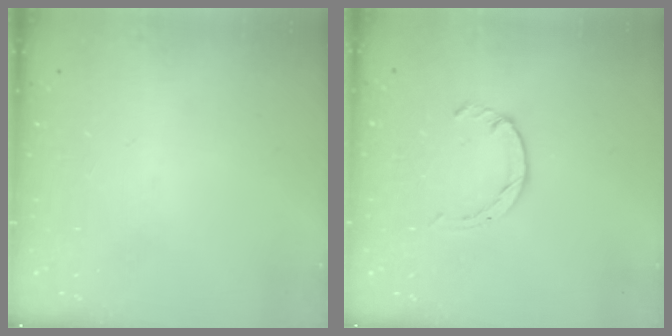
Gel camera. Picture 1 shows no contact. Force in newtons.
{"total": 1.7, "press": 1.7, "slide": 0.2}